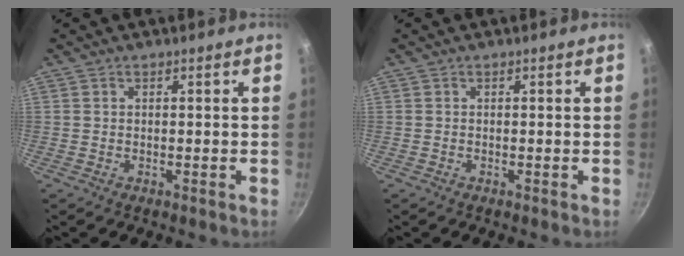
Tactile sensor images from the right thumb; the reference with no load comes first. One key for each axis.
{"total": 0.0}